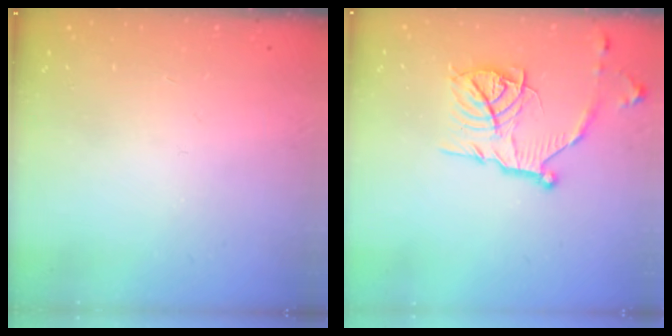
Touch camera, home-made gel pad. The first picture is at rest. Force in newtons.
{"total": 14.6, "press": 14.5, "slide": 1.3}